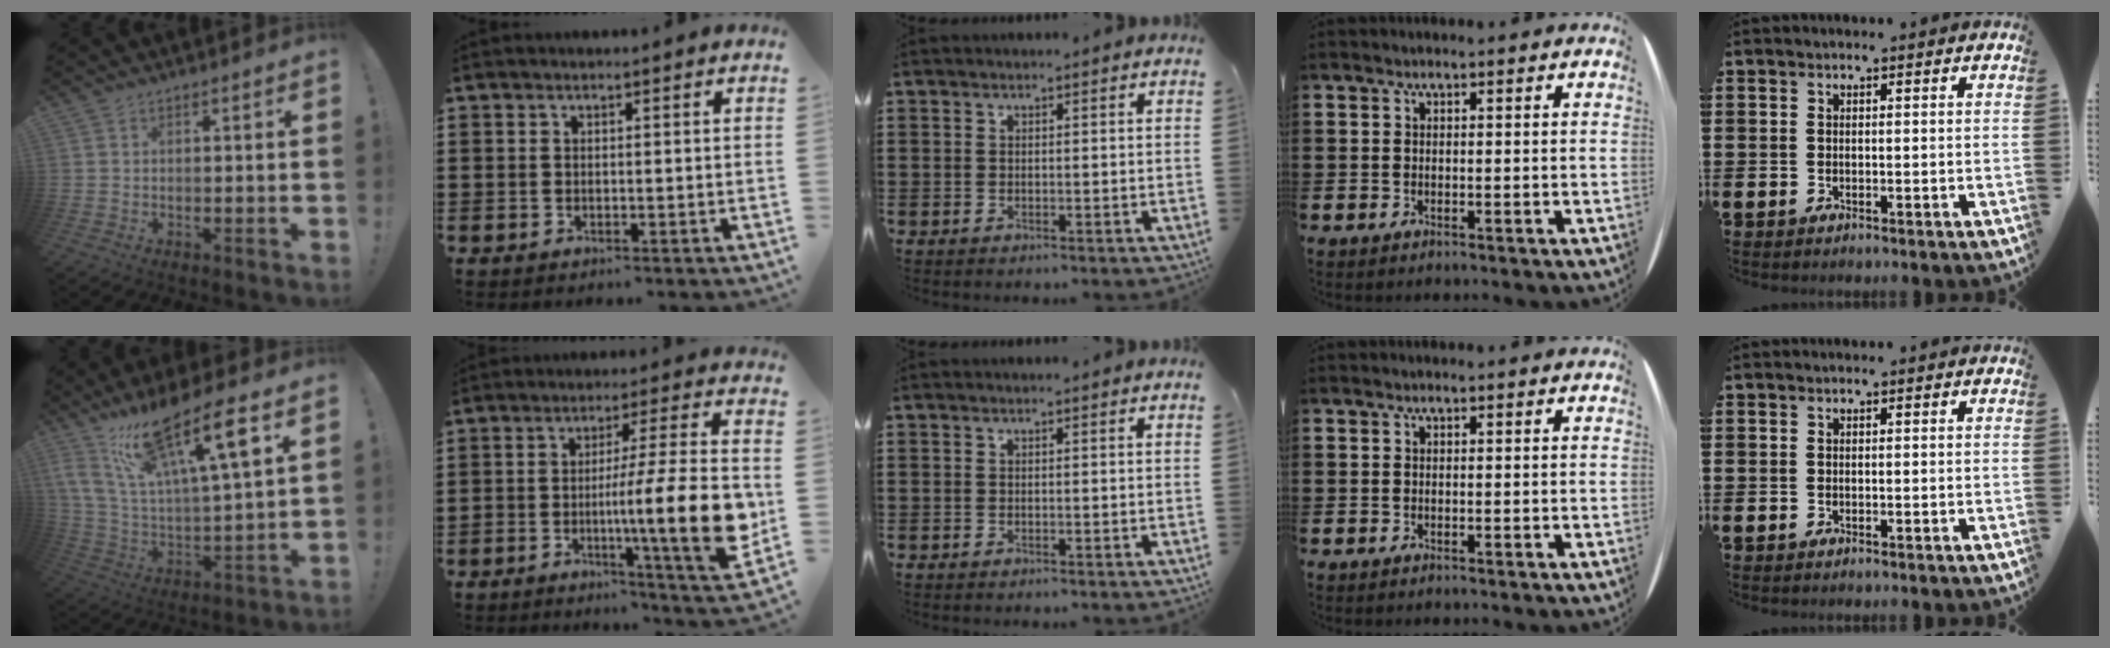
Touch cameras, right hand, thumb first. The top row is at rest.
{"thumb": {"total": 20.7, "force": [13.3, 4.6, 15.2], "torque": [-0.257, -0.076, 0.217]}, "index": {"total": 14.8, "force": [-2.9, 1.2, 14.5], "torque": [-0.224, -0.019, -0.055]}}